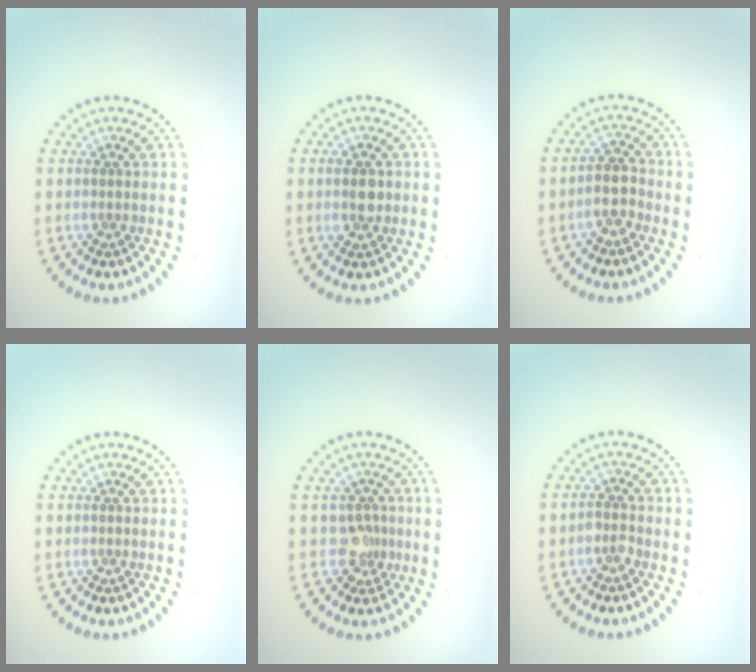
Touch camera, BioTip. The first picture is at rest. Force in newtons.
{"total": 2.6, "press": 2.5, "slide": 0.3}
{"total": 2.6, "press": 2.3, "slide": 1.2}
{"total": 0.0}
{"total": 2.1, "press": 1.5, "slide": 1.5}
{"total": 1.2, "press": 1.1, "slide": 0.5}